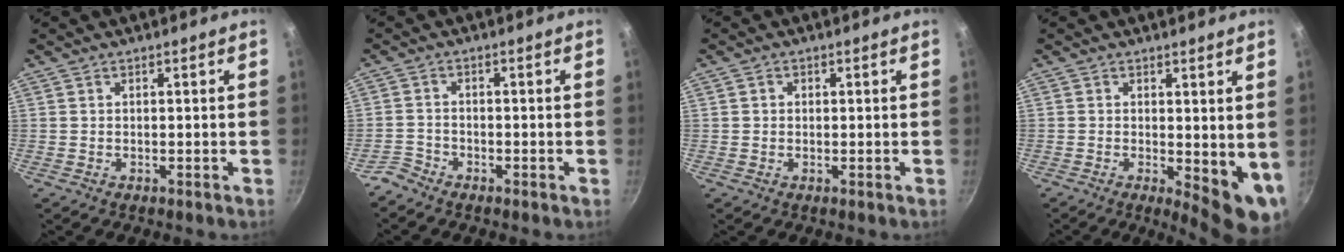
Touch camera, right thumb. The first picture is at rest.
{"total": 2.7, "force": [-2.4, 1.2, 0.4], "torque": [-0.008, 0.022, -0.051]}
{"total": 1.2, "force": [0.1, 1.1, 0.4], "torque": [-0.003, 0.002, 0.000]}
{"total": 8.5, "force": [0.0, 3.6, 7.7], "torque": [-0.082, -0.016, 0.005]}